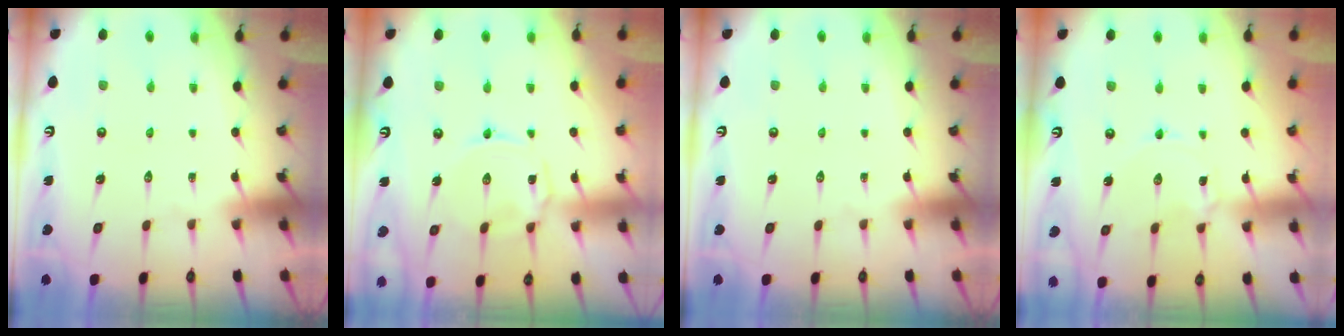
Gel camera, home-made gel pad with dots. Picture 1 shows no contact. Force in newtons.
{"total": 2.5, "press": 2.5, "slide": 0.6}
{"total": 0.0}
{"total": 1.9, "press": 1.9, "slide": 0.4}